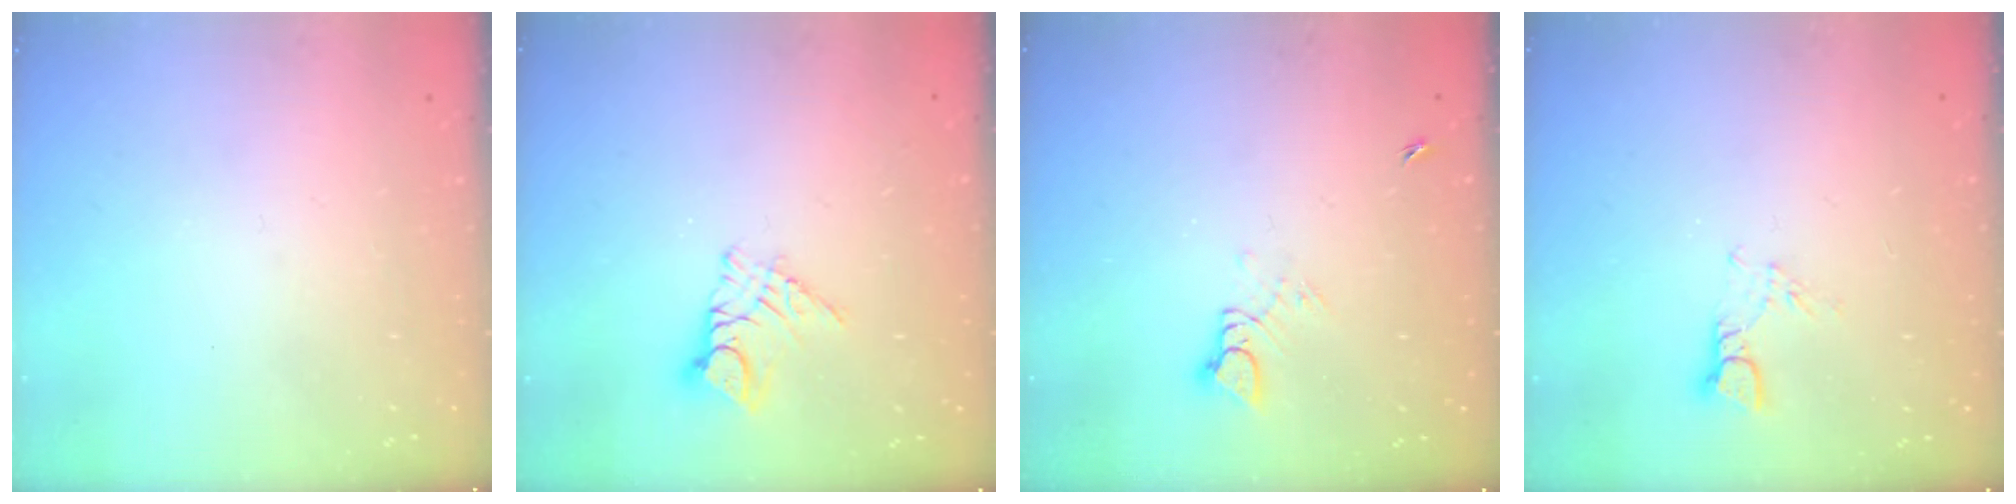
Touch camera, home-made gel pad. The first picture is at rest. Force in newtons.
{"total": 9.0, "press": 9.0, "slide": 0.8}
{"total": 3.4, "press": 3.4, "slide": 0.3}
{"total": 3.5, "press": 3.4, "slide": 0.3}